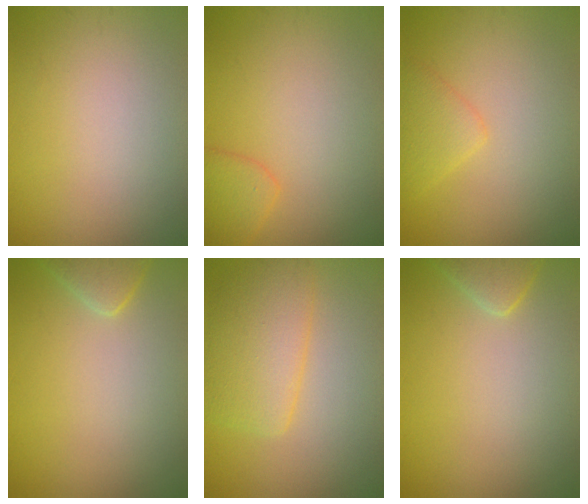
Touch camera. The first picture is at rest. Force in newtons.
{"total": 2.4, "press": 2.4, "slide": 0.2}
{"total": 2.1, "press": 2.1, "slide": 0.2}
{"total": 2.0, "press": 2.0, "slide": 0.2}
{"total": 4.6, "press": 4.6, "slide": 0.3}
{"total": 2.0, "press": 2.0, "slide": 0.2}